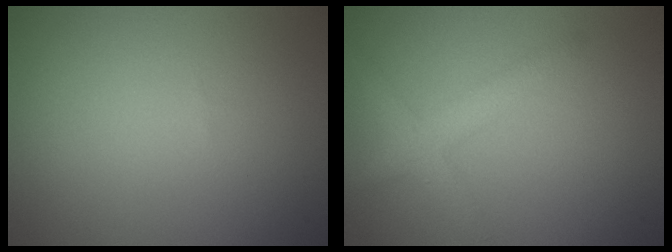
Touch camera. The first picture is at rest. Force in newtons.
{"total": 2.9, "press": 2.9, "slide": 0.1}